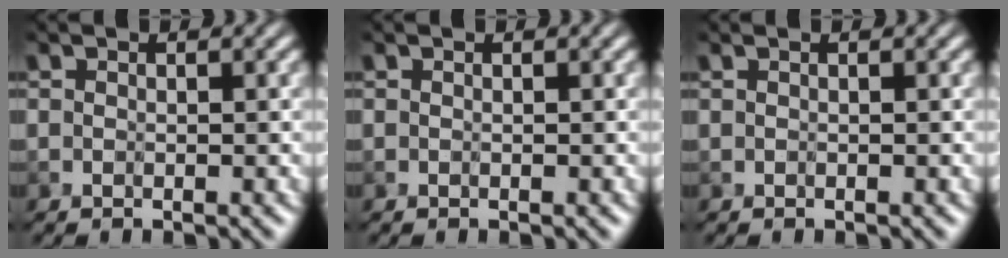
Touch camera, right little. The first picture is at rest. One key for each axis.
{"total": 0.0}
{"total": 0.0}